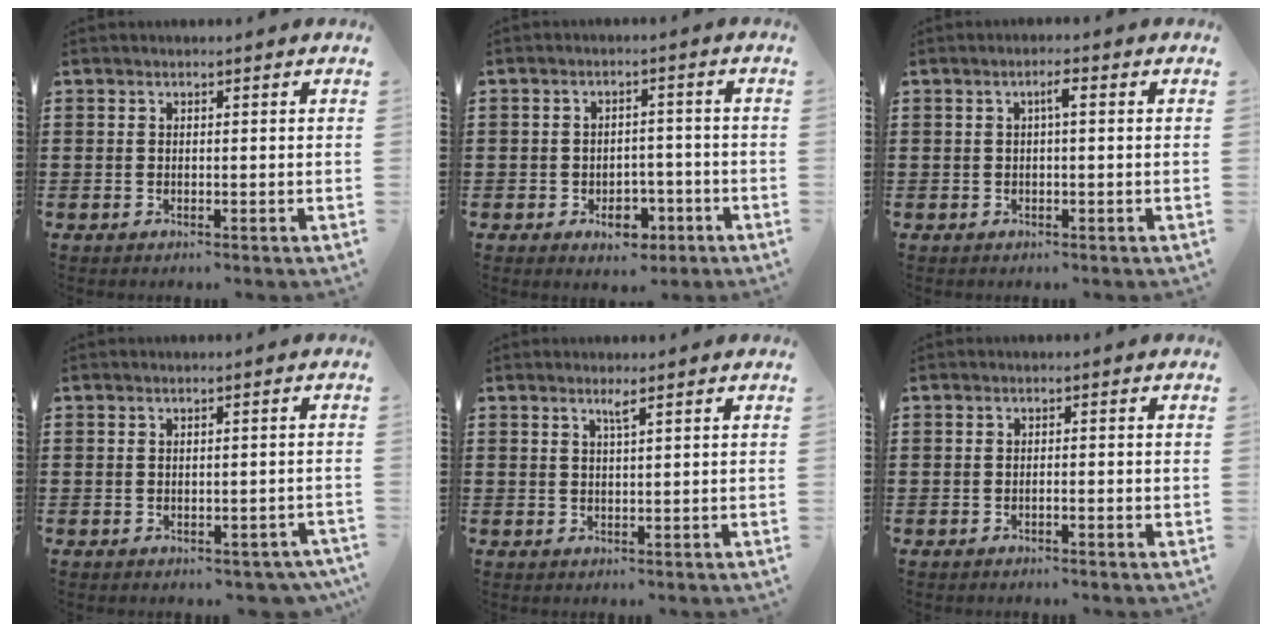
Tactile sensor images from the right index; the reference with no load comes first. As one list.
[{"total": 4.5, "force": [-2.5, 3.1, 2.2], "torque": [-0.030, 0.004, -0.047]}, {"total": 2.0, "force": [0.2, 0.2, 2.0], "torque": [-0.040, 0.005, 0.001]}, {"total": 1.3, "force": [-1.1, 0.5, 0.5], "torque": [-0.013, 0.002, -0.024]}, {"total": 1.5, "force": [0.9, -0.2, 1.2], "torque": [-0.023, -0.003, 0.014]}, {"total": 0.7, "force": [-0.5, 0.1, 0.5], "torque": [-0.009, -0.001, -0.010]}]